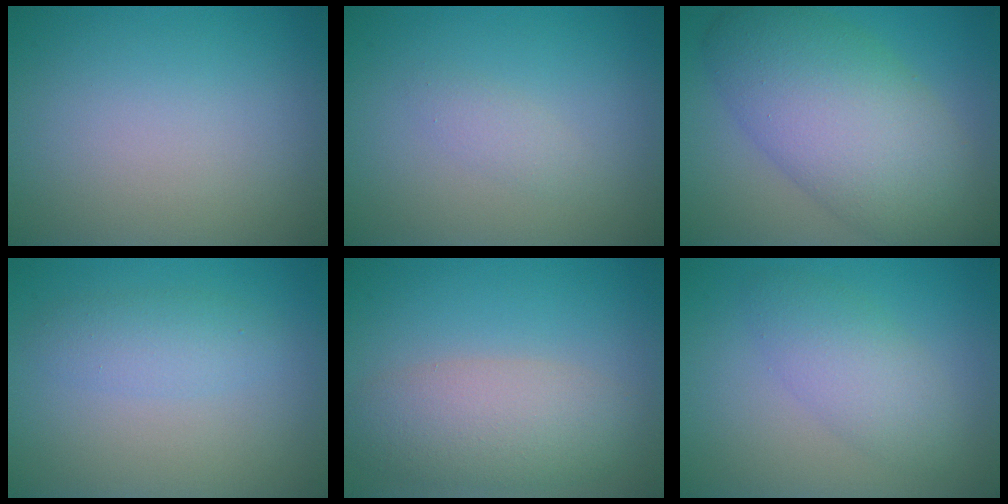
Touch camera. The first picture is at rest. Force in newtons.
{"total": 1.1, "press": 1.1, "slide": 0.0}
{"total": 10.4, "press": 10.4, "slide": 0.5}
{"total": 2.2, "press": 2.2, "slide": 0.1}
{"total": 5.0, "press": 5.0, "slide": 0.3}
{"total": 3.5, "press": 3.5, "slide": 0.1}